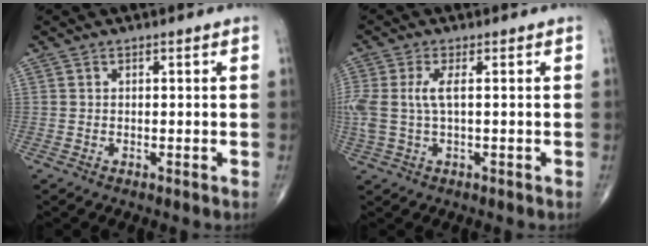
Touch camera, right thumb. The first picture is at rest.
{"total": 5.5, "force": [0.7, 1.9, 5.2], "torque": [-0.152, 0.011, 0.015]}